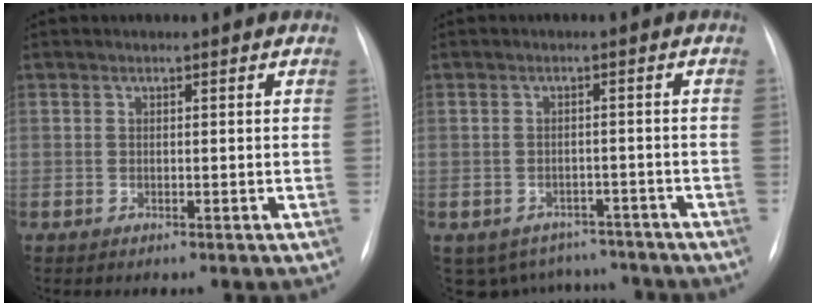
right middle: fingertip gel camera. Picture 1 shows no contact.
{"total": 8.3, "force": [-7.1, 4.4, 0.5], "torque": [-0.004, 0.021, -0.084]}